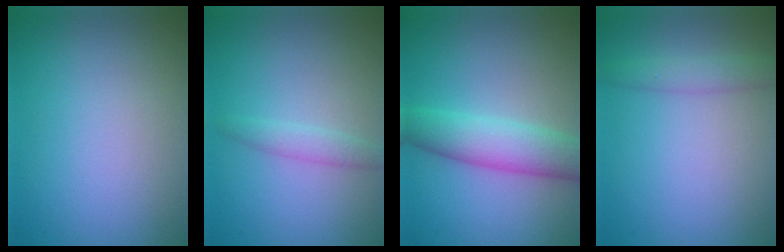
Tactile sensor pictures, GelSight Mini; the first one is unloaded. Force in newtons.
{"total": 1.5, "press": 1.5, "slide": 0.1}
{"total": 5.0, "press": 5.0, "slide": 0.1}
{"total": 2.0, "press": 2.0, "slide": 0.0}